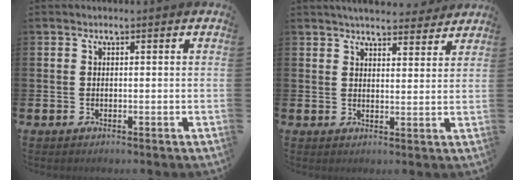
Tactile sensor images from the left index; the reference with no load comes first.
{"total": 4.6, "force": [4.5, 0.6, 0.6], "torque": [-0.009, -0.023, 0.079]}